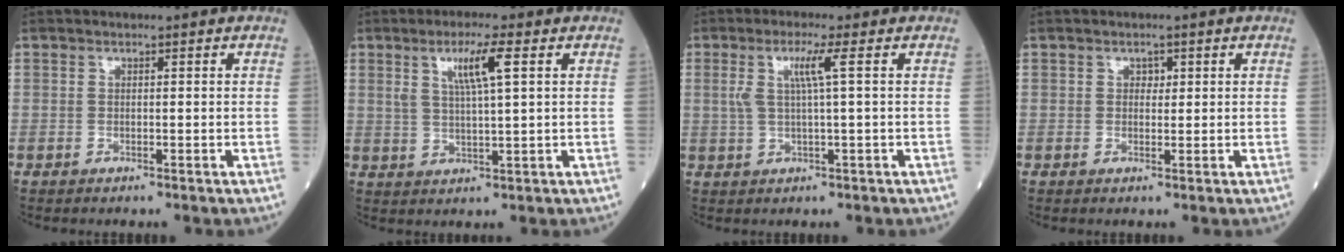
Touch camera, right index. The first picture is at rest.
{"total": 6.1, "force": [2.5, 0.1, 5.6], "torque": [-0.106, 0.002, 0.047]}
{"total": 4.3, "force": [1.2, -0.6, 4.1], "torque": [-0.087, 0.005, 0.026]}
{"total": 1.1, "force": [0.4, 0.9, 0.6], "torque": [-0.004, -0.001, 0.006]}